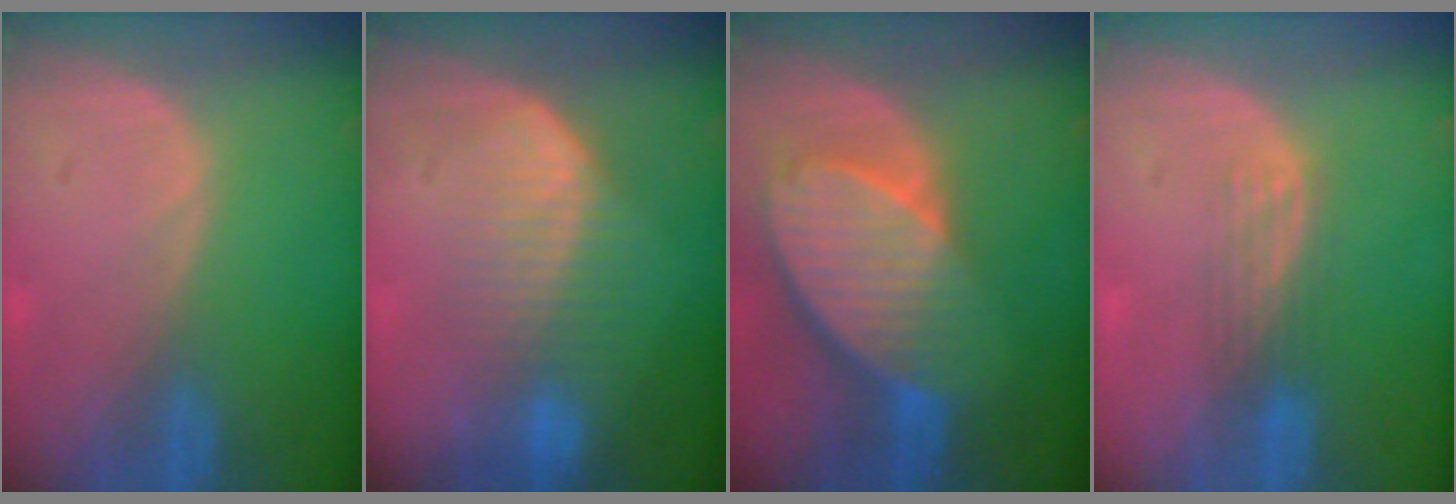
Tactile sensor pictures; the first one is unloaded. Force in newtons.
{"total": 6.8, "press": 6.7, "slide": 1.4}
{"total": 10.3, "press": 8.9, "slide": 5.2}
{"total": 2.9, "press": 2.7, "slide": 1.1}